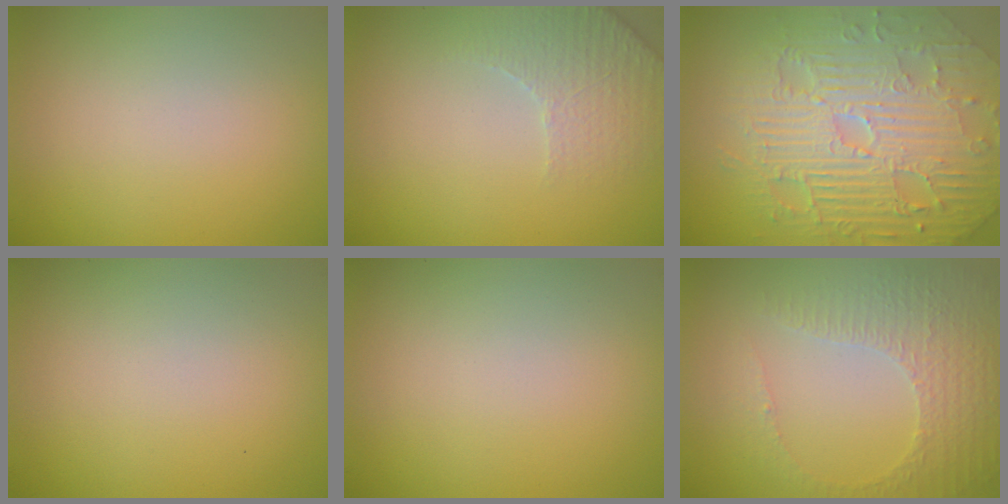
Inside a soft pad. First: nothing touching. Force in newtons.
{"total": 3.3, "press": 3.2, "slide": 0.9}
{"total": 11.0, "press": 7.1, "slide": 8.4}
{"total": 0.0}
{"total": 0.0}
{"total": 4.6, "press": 3.3, "slide": 3.2}